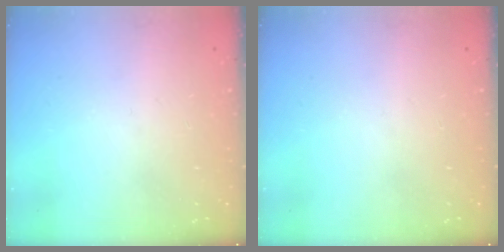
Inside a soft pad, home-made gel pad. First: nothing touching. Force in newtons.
{"total": 0.0}